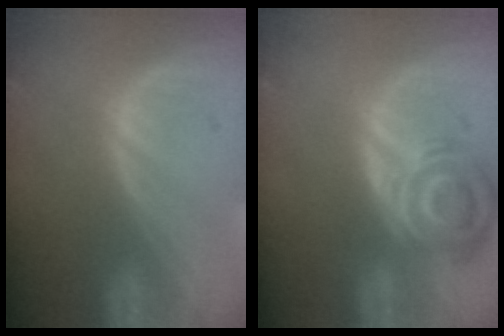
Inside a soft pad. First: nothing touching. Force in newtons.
{"total": 8.2, "press": 7.3, "slide": 3.8}